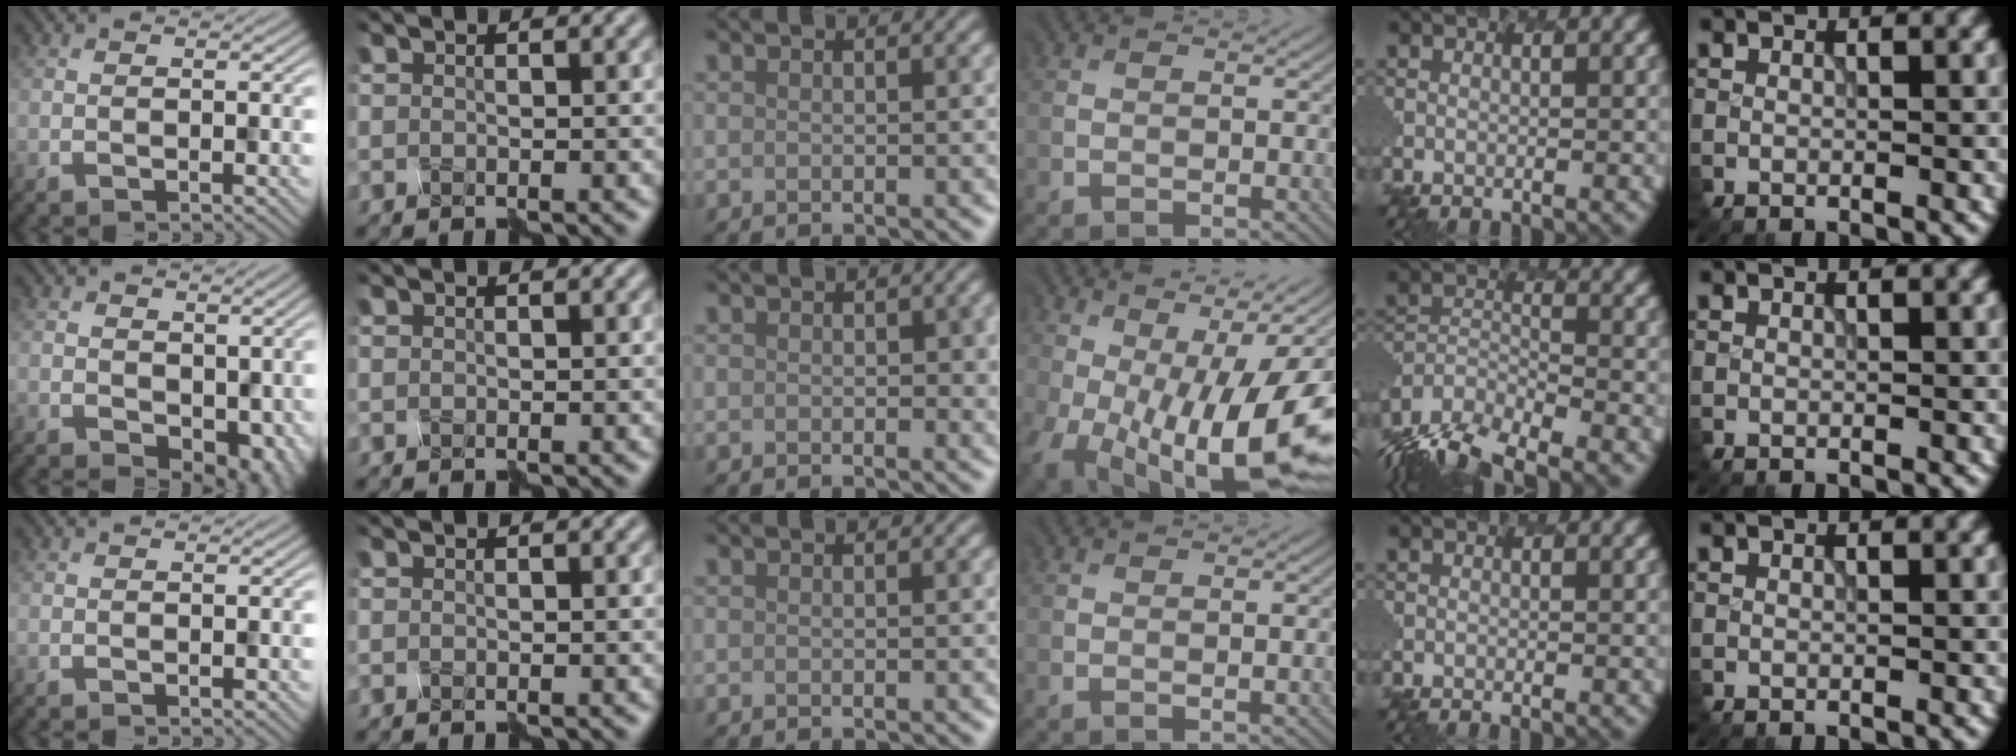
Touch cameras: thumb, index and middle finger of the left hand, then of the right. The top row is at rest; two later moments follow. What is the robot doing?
{"motion": "disassemble", "object": "spray bottle"}